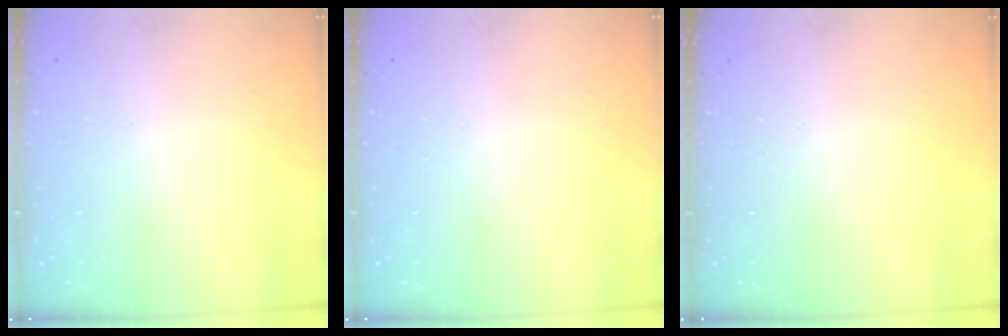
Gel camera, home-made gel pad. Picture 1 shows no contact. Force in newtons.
{"total": 0.0}
{"total": 0.0}